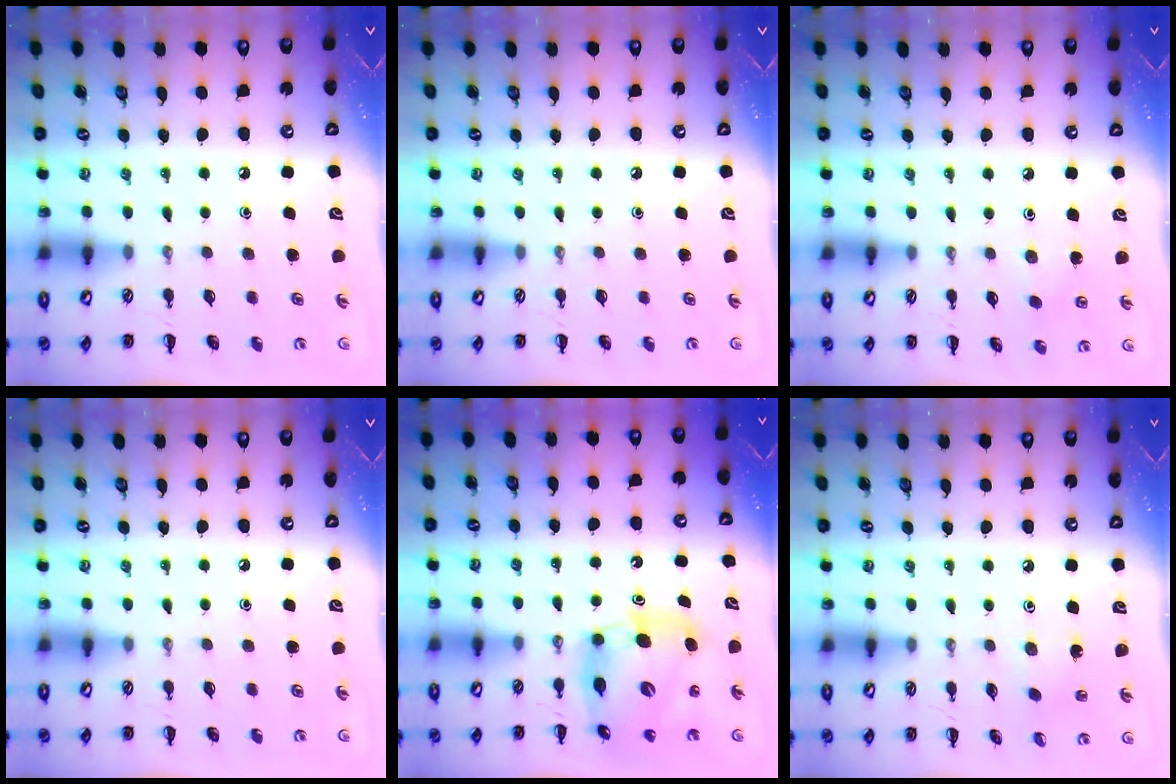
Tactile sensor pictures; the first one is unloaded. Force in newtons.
{"total": 0.0}
{"total": 3.0, "press": 2.9, "slide": 0.8}
{"total": 0.0}
{"total": 10.9, "press": 10.5, "slide": 3.2}
{"total": 2.2, "press": 2.0, "slide": 0.7}